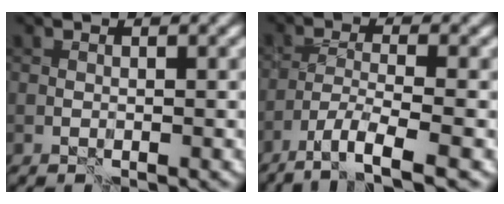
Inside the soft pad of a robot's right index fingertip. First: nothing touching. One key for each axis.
{"total": 5.7, "fx": -3.7, "fy": 1.5, "fz": 4.1, "tx": -0.075, "ty": -0.010, "tz": -0.069}